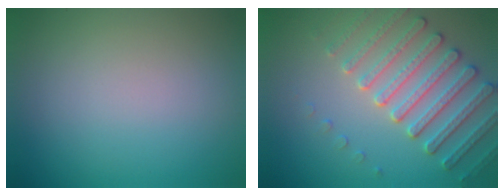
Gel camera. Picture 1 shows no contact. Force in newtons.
{"total": 4.7, "press": 4.6, "slide": 1.0}